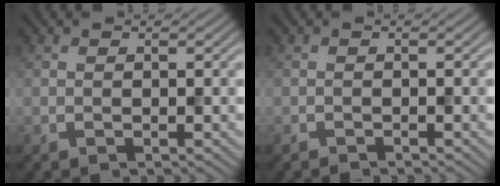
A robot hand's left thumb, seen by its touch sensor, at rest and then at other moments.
{"total": 0.6, "force": [-0.6, 0.0, 0.1], "torque": [0.000, 0.002, -0.014]}